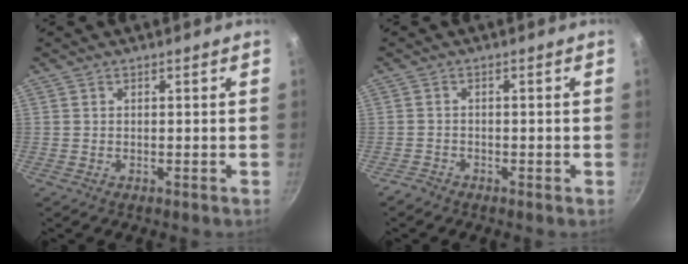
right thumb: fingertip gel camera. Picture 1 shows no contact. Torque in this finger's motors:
{"motor_torque": [0.35, -0.15, -0.28, -0.04, 0.03]}